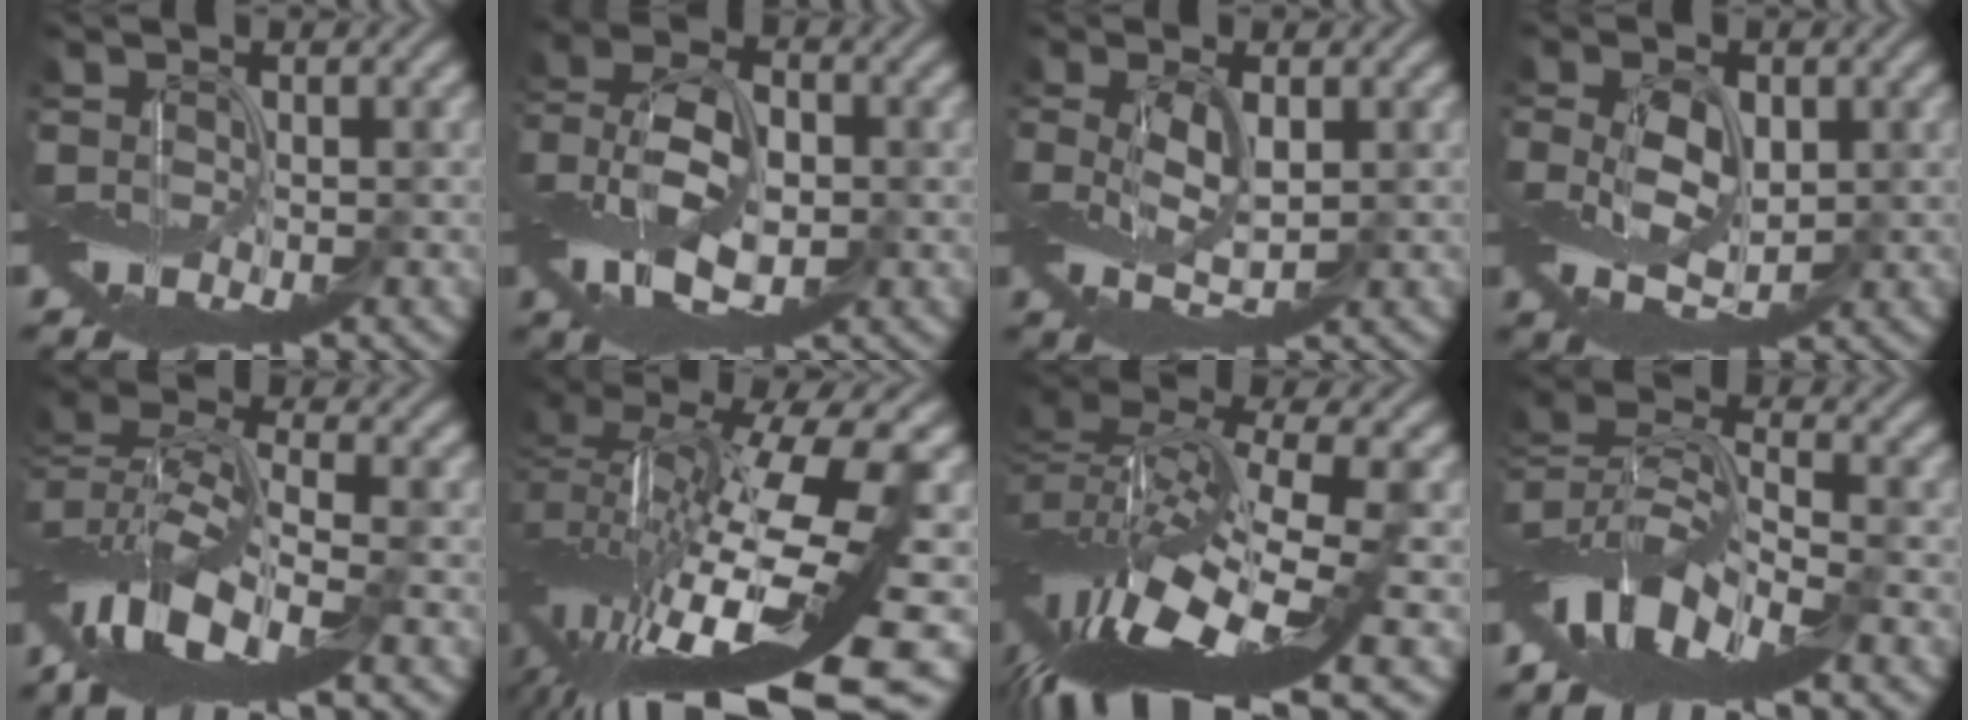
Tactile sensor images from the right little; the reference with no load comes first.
{"total": 7.4, "force": [-1.4, 4.6, 5.7], "torque": [-0.127, 0.009, -0.033]}
{"total": 3.1, "force": [0.4, 1.3, 2.8], "torque": [-0.070, 0.002, 0.011]}
{"total": 4.4, "force": [0.1, 2.8, 3.4], "torque": [-0.082, -0.003, 0.006]}
{"total": 9.0, "force": [-3.7, 3.7, 7.3], "torque": [-0.143, 0.005, -0.085]}
{"total": 16.6, "force": [-3.4, 3.4, 15.9], "torque": [-0.288, 0.020, -0.060]}
{"total": 13.9, "force": [-5.8, 4.8, 11.7], "torque": [-0.251, 0.012, -0.105]}
{"total": 8.0, "force": [-4.8, 3.0, 5.7], "torque": [-0.096, 0.008, -0.101]}